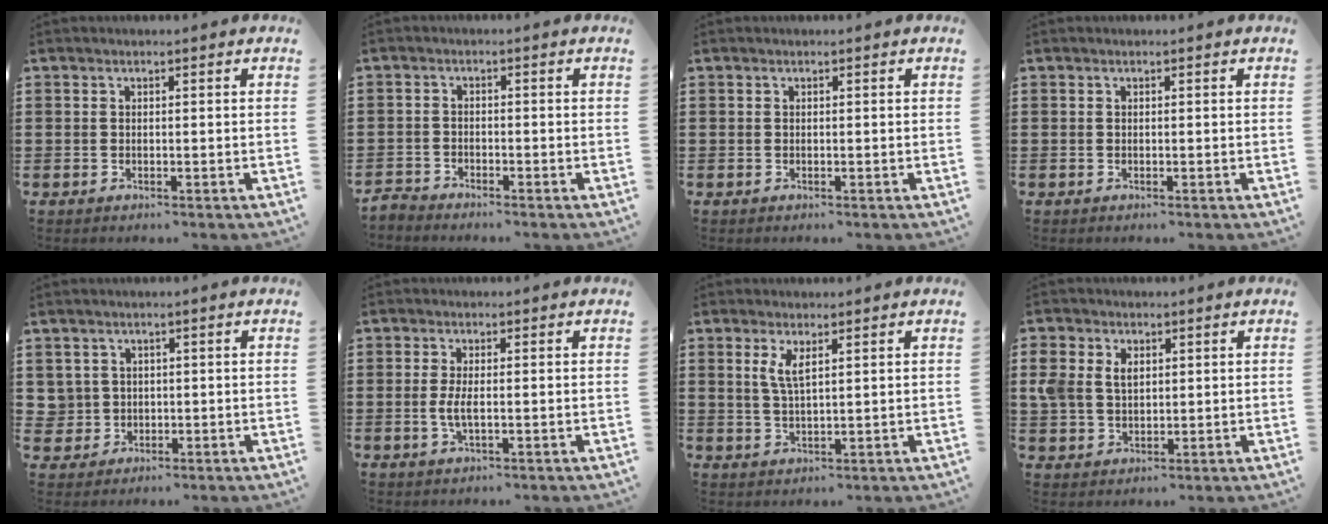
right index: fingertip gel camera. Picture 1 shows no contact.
{"total": 2.2, "force": [-2.2, 0.3, -0.1], "torque": [-0.005, 0.002, -0.047]}
{"total": 0.0}
{"total": 0.0}
{"total": 2.4, "force": [0.4, 2.4, 0.1], "torque": [-0.014, 0.009, 0.006]}
{"total": 2.9, "force": [-0.3, 0.7, 2.8], "torque": [-0.064, -0.006, -0.011]}
{"total": 3.3, "force": [1.5, 0.9, 2.8], "torque": [-0.060, 0.003, 0.026]}
{"total": 4.7, "force": [1.5, 3.4, 2.8], "torque": [-0.073, 0.009, 0.023]}